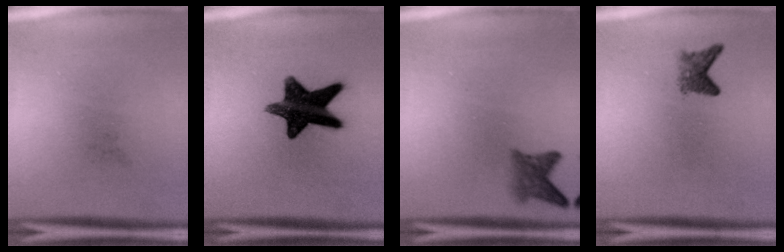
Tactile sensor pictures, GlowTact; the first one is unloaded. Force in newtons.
{"total": 14.2}
{"total": 2.8}
{"total": 2.3}